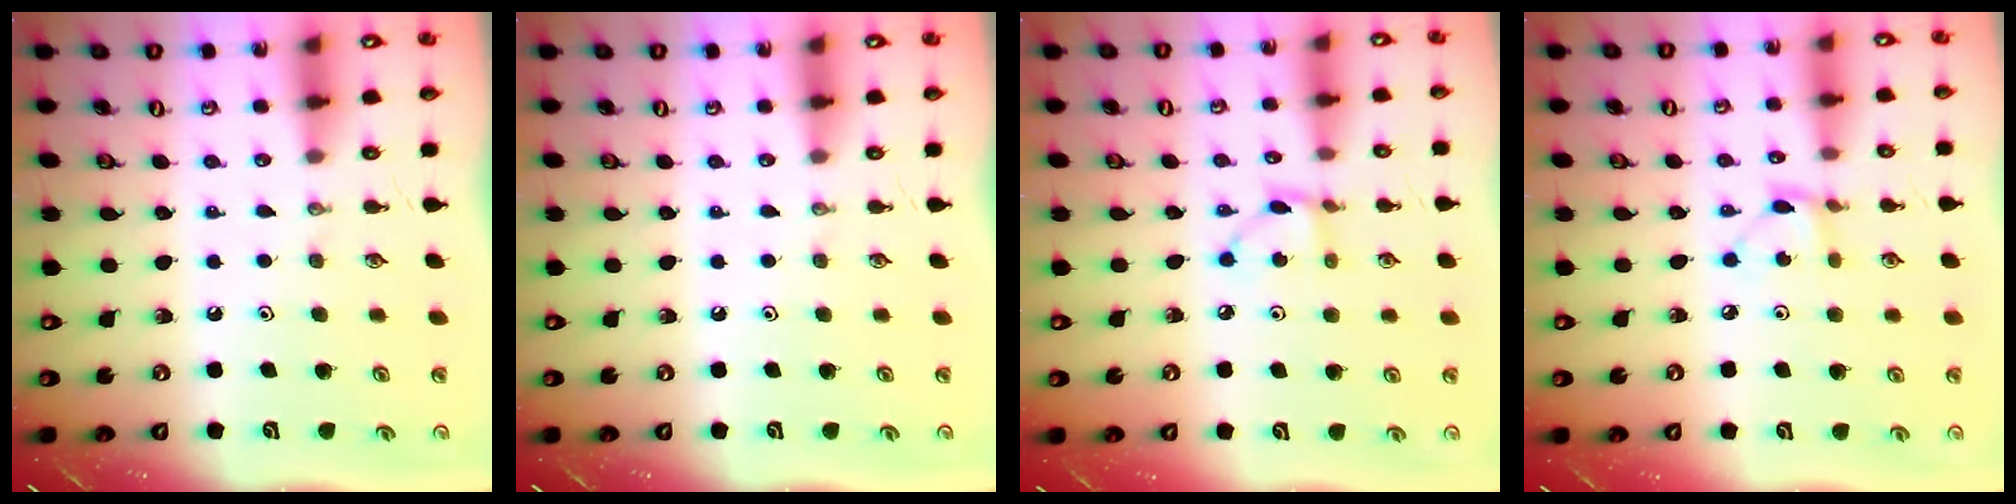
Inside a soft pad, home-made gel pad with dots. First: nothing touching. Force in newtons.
{"total": 0.0}
{"total": 3.4, "press": 3.4, "slide": 0.2}
{"total": 2.6, "press": 2.6, "slide": 0.3}